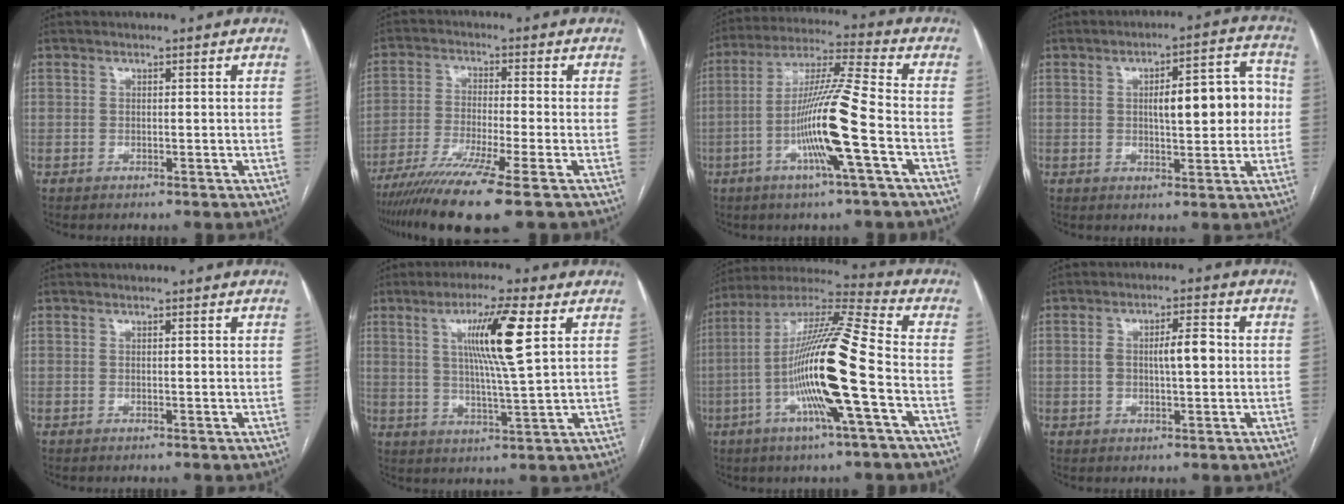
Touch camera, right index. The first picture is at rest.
{"total": 11.7, "force": [-8.1, -1.2, 8.4], "torque": [-0.149, -0.031, -0.135]}
{"total": 13.7, "force": [-4.1, -0.9, 13.0], "torque": [-0.250, -0.001, -0.083]}
{"total": 10.7, "force": [0.7, 3.1, 10.2], "torque": [-0.135, 0.029, 0.012]}
{"total": 0.5, "force": [0.2, 0.1, 0.5], "torque": [-0.010, 0.000, 0.000]}
{"total": 10.7, "force": [3.5, -0.4, 10.1], "torque": [-0.179, 0.000, 0.060]}
{"total": 18.7, "force": [-4.3, -0.1, 18.1], "torque": [-0.352, -0.004, -0.092]}
{"total": 5.9, "force": [0.3, 1.9, 5.6], "torque": [-0.100, 0.016, 0.008]}